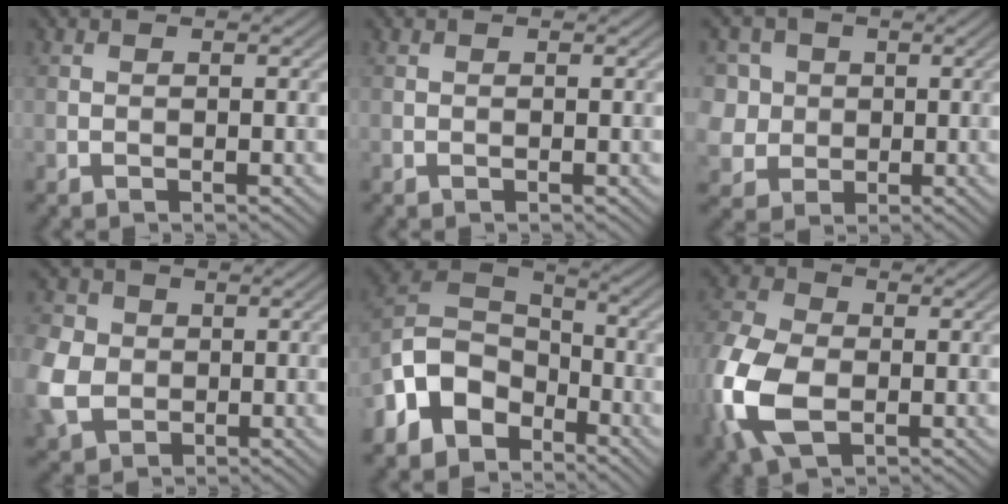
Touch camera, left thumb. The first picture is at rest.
{"total": 0.0}
{"total": 7.1, "force": [1.8, 6.5, 2.4], "torque": [-0.086, 0.007, 0.026]}
{"total": 8.2, "force": [-0.8, 6.9, 4.4], "torque": [-0.148, -0.012, -0.019]}
{"total": 9.9, "force": [-5.1, 6.7, 5.1], "torque": [-0.118, -0.004, -0.120]}
{"total": 12.8, "force": [-3.3, 8.2, 9.2], "torque": [-0.265, -0.023, -0.074]}